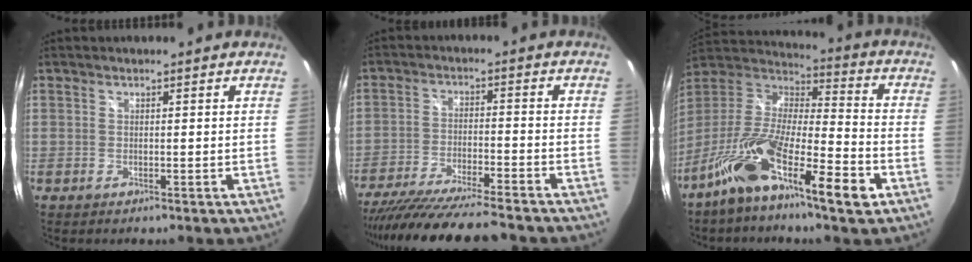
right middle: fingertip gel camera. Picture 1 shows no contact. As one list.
[{"total": 18.1, "force": [-16.0, 1.0, 8.5], "torque": [-0.165, -0.040, -0.256]}, {"total": 18.9, "force": [-10.4, 4.1, 15.2], "torque": [-0.280, -0.021, -0.196]}]